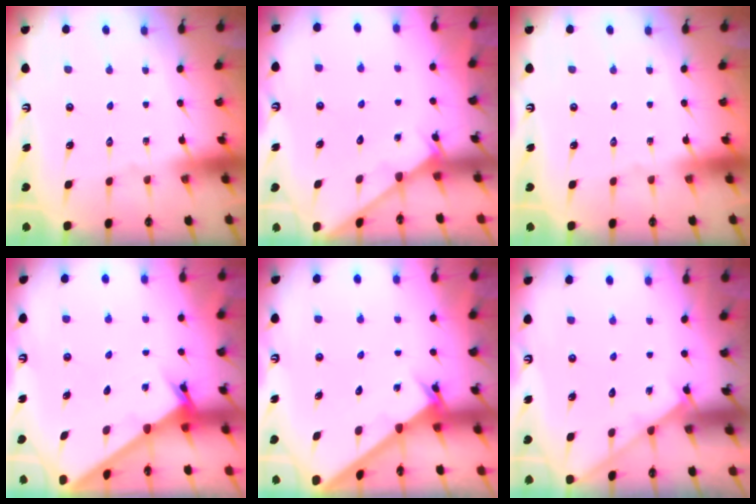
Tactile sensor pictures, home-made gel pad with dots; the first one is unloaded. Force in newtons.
{"total": 2.0, "press": 2.0, "slide": 0.2}
{"total": 0.0}
{"total": 1.9, "press": 1.9, "slide": 0.1}
{"total": 1.9, "press": 1.9, "slide": 0.2}
{"total": 2.0, "press": 1.9, "slide": 0.4}